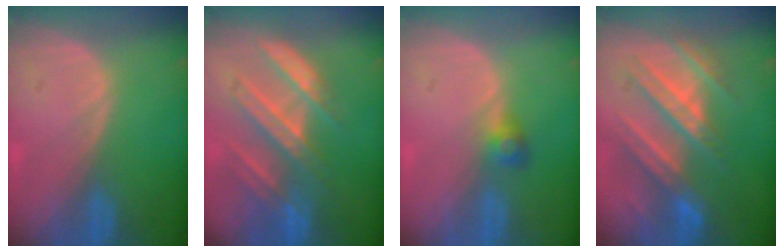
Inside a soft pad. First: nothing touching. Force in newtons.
{"total": 8.2, "press": 7.8, "slide": 2.5}
{"total": 2.5, "press": 2.4, "slide": 0.7}
{"total": 9.3, "press": 9.2, "slide": 1.5}